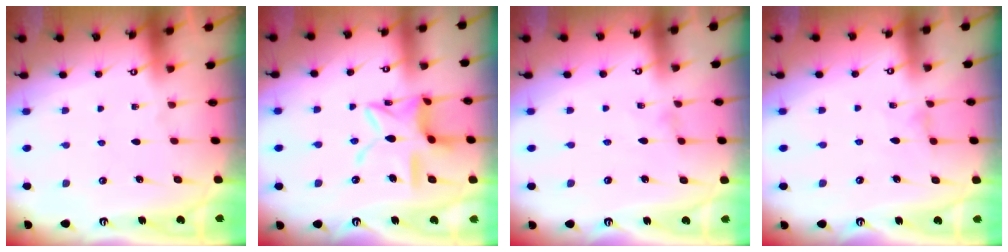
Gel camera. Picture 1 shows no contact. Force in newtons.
{"total": 13.4, "press": 13.4, "slide": 0.8}
{"total": 0.0}
{"total": 0.0}